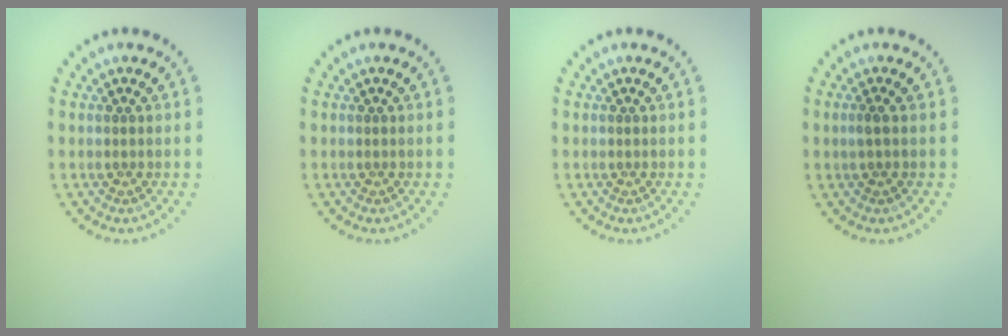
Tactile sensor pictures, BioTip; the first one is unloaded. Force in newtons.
{"total": 0.0}
{"total": 0.0}
{"total": 0.9, "press": 0.8, "slide": 0.5}